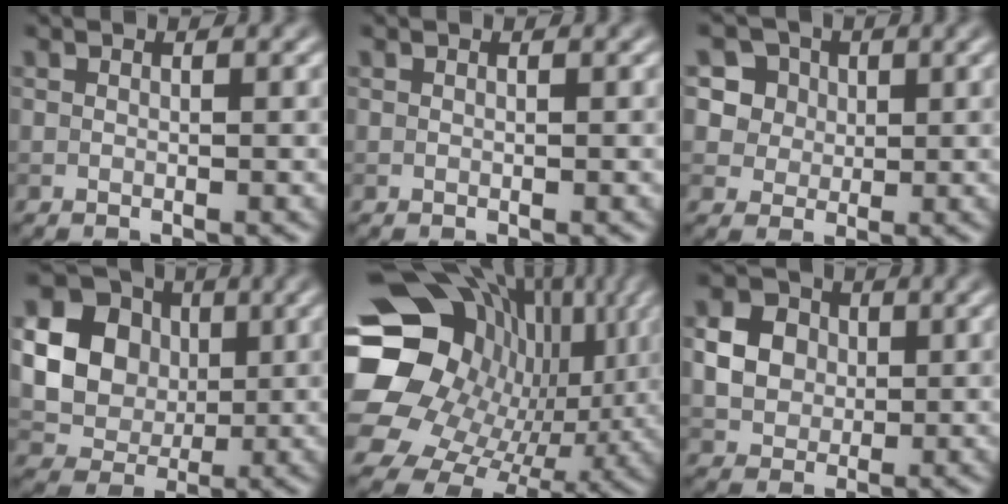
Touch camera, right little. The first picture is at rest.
{"total": 0.0}
{"total": 7.1, "force": [3.4, 5.6, 2.6], "torque": [-0.045, 0.014, 0.045]}
{"total": 15.1, "force": [3.2, 13.6, 5.7], "torque": [-0.164, 0.023, 0.049]}
{"total": 20.7, "force": [4.1, 17.1, 11.0], "torque": [-0.201, -0.001, 0.078]}
{"total": 3.8, "force": [0.4, 3.3, 1.8], "torque": [-0.031, 0.005, 0.009]}